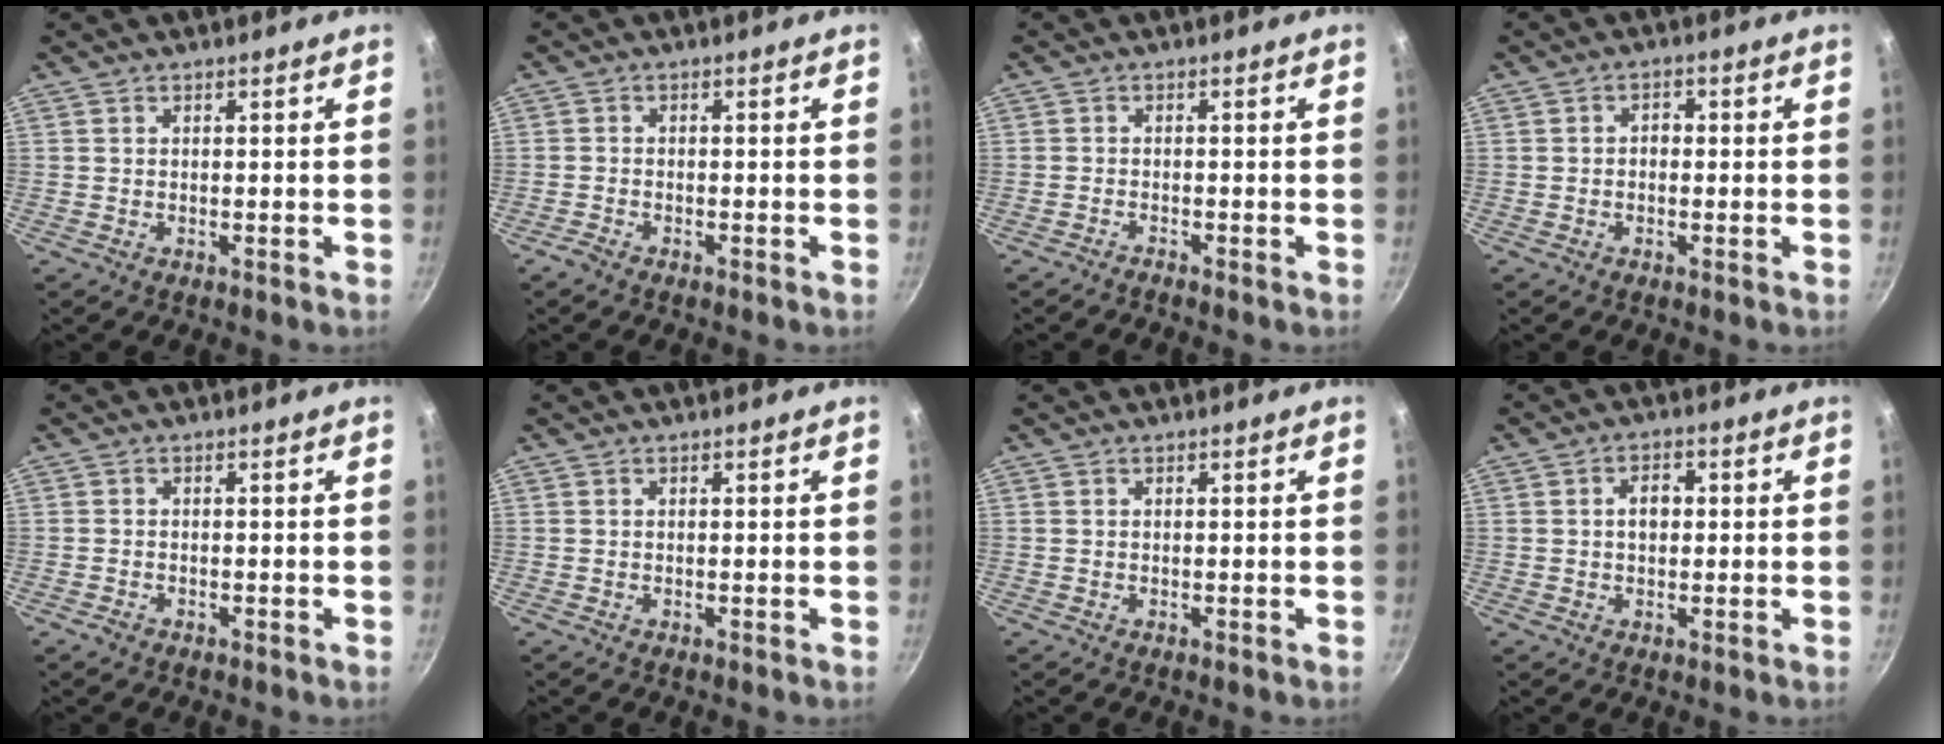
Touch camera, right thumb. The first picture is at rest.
{"total": 1.6, "force": [-1.4, 0.5, 0.6], "torque": [-0.026, 0.013, -0.029]}
{"total": 1.1, "force": [-1.1, -0.2, 0.0], "torque": [-0.014, 0.014, -0.019]}
{"total": 1.8, "force": [-0.4, 1.4, 1.0], "torque": [-0.012, 0.009, -0.010]}
{"total": 1.2, "force": [-0.9, 0.7, 0.5], "torque": [-0.016, 0.011, -0.016]}
{"total": 0.0}
{"total": 0.0}
{"total": 3.6, "force": [0.2, 2.5, 2.6], "torque": [-0.024, 0.012, 0.002]}